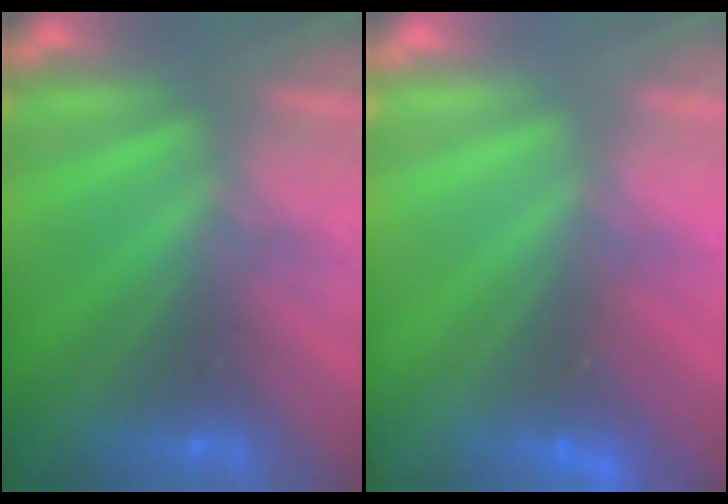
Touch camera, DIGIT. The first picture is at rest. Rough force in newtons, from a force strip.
{"total": 2.3}